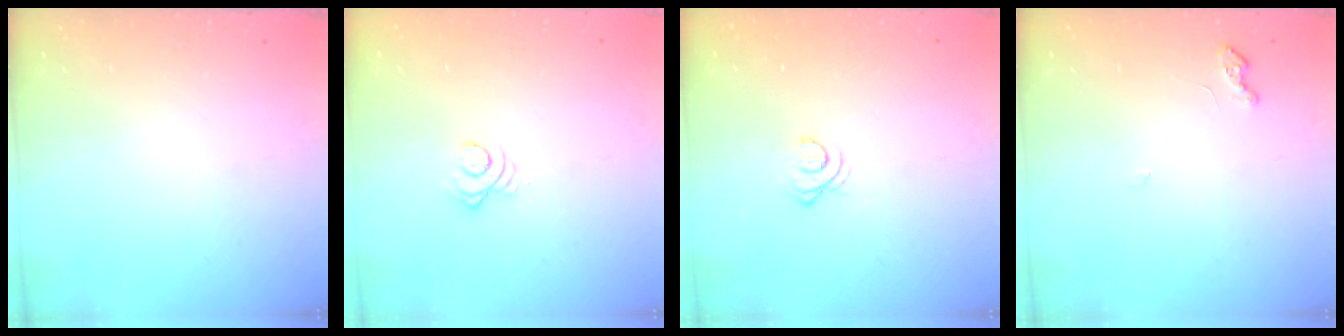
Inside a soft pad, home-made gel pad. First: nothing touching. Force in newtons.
{"total": 3.0, "press": 3.0, "slide": 0.4}
{"total": 2.5, "press": 2.5, "slide": 0.3}
{"total": 3.4, "press": 3.3, "slide": 0.6}